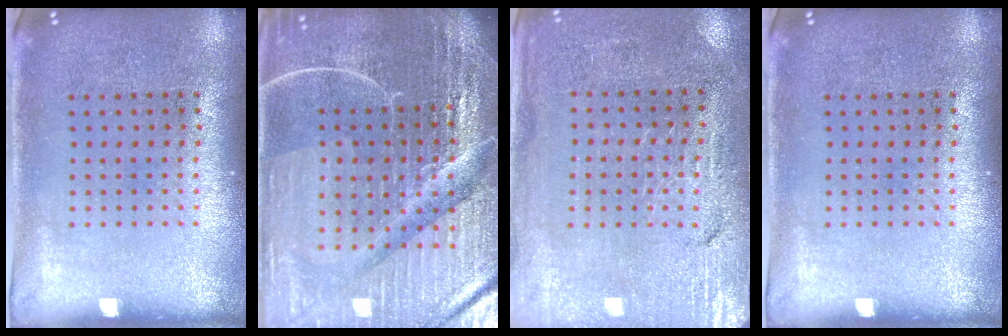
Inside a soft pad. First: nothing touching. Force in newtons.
{"total": 7.1, "press": 6.2, "slide": 3.4}
{"total": 3.2, "press": 3.0, "slide": 1.0}
{"total": 0.0}